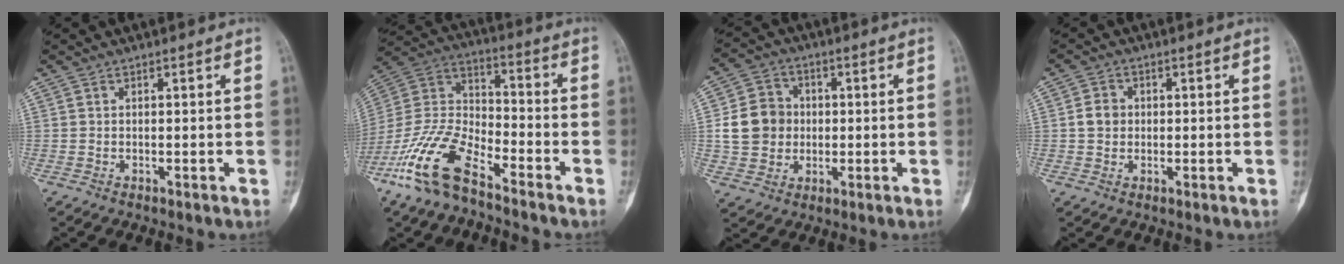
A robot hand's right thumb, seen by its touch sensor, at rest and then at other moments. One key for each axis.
{"total": 15.8, "fx": -10.4, "fy": 6.3, "fz": 10.1, "tx": -0.210, "ty": 0.056, "tz": -0.209}
{"total": 10.1, "fx": 0.2, "fy": 9.1, "fz": 4.5, "tx": -0.057, "ty": 0.012, "tz": 0.003}
{"total": 3.5, "fx": 0.1, "fy": 3.1, "fz": 1.6, "tx": -0.019, "ty": 0.006, "tz": -0.002}